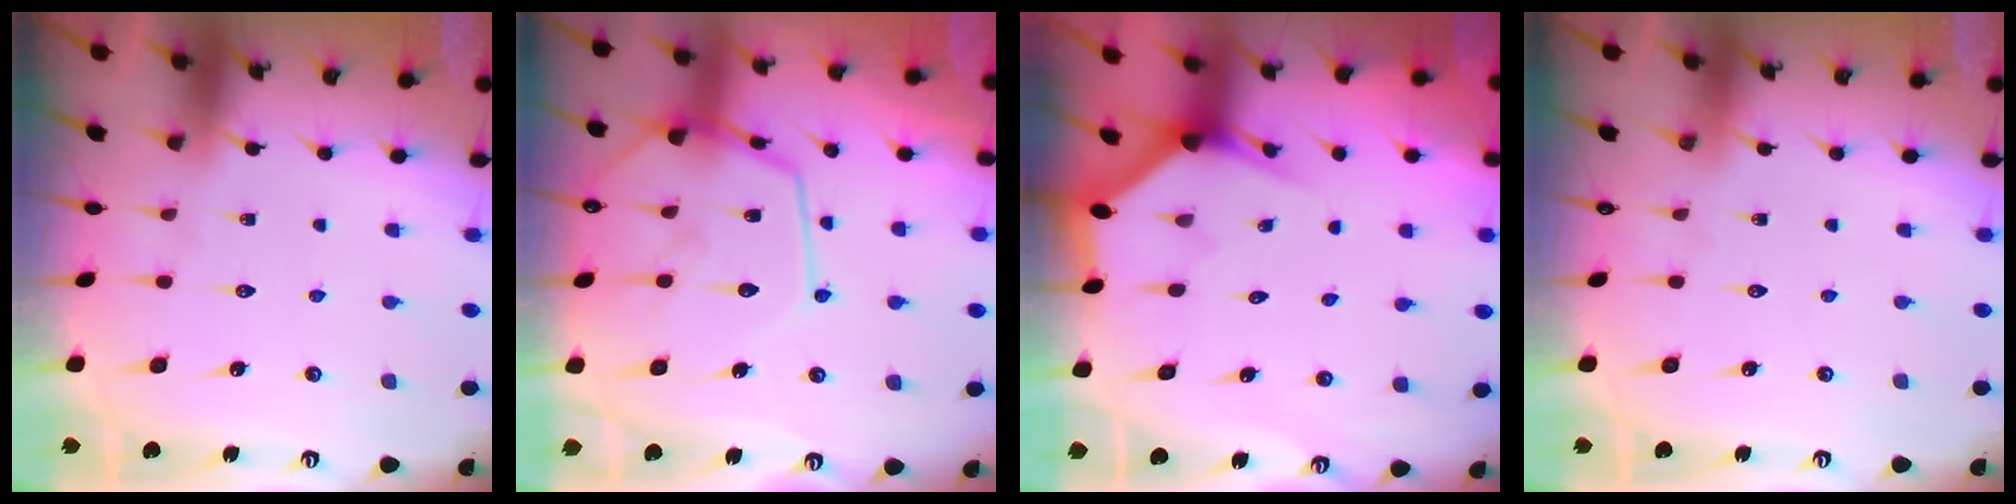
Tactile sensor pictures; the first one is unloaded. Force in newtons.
{"total": 16.7, "press": 16.6, "slide": 1.4}
{"total": 2.9, "press": 2.9, "slide": 0.0}
{"total": 0.0}